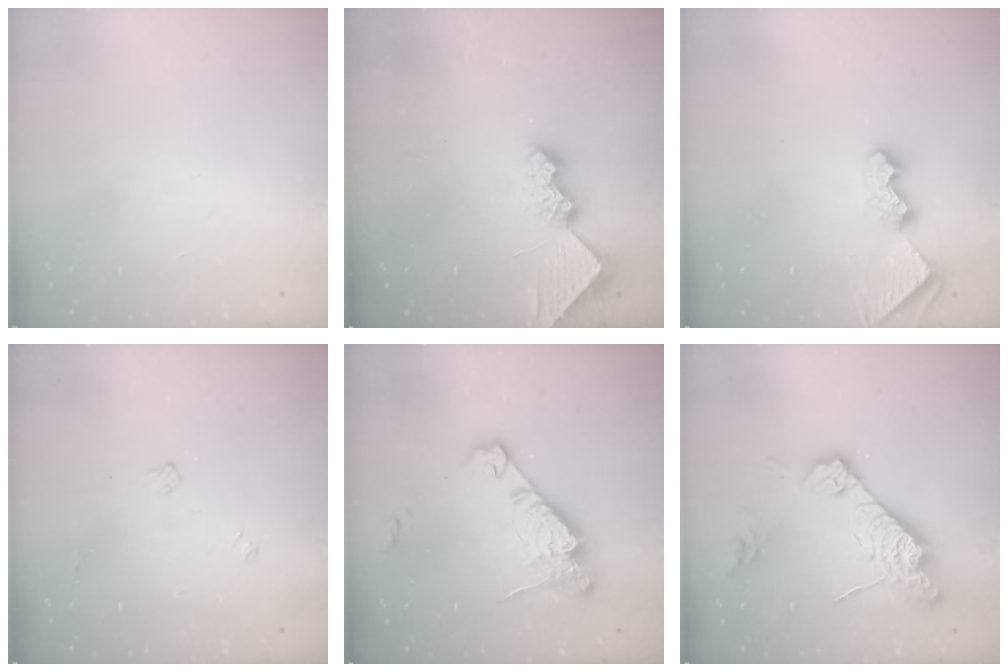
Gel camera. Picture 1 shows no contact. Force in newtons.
{"total": 7.8, "press": 7.8, "slide": 0.9}
{"total": 9.1, "press": 9.1, "slide": 0.3}
{"total": 4.3, "press": 4.2, "slide": 0.7}
{"total": 14.1, "press": 14.0, "slide": 1.5}
{"total": 15.4, "press": 15.3, "slide": 1.6}